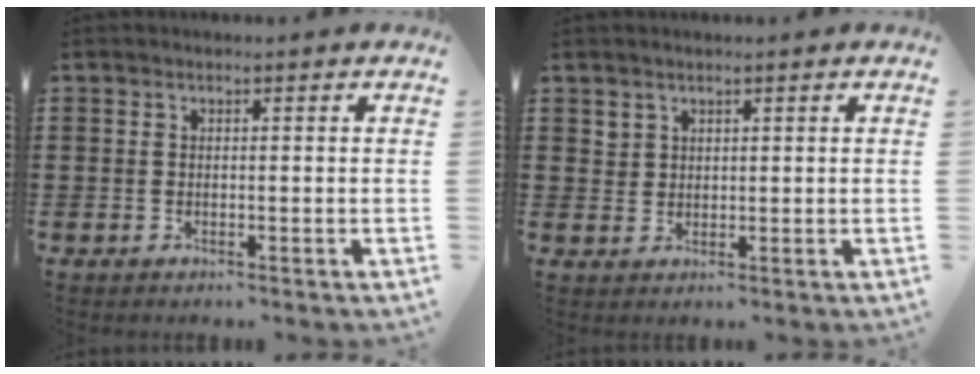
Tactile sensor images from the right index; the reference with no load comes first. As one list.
[{"total": 1.8, "force": [1.4, 1.2, 0.1], "torque": [-0.006, 0.003, 0.029]}]